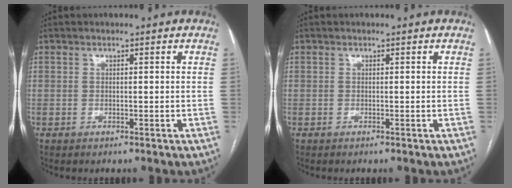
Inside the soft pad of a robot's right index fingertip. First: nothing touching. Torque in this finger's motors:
{"motor_torque": [0.13, -0.02, -0.01, 0.00]}